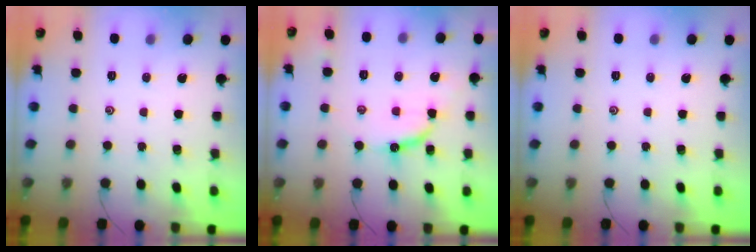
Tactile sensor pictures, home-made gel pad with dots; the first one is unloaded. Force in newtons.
{"total": 10.8, "press": 10.8, "slide": 1.0}
{"total": 0.0}